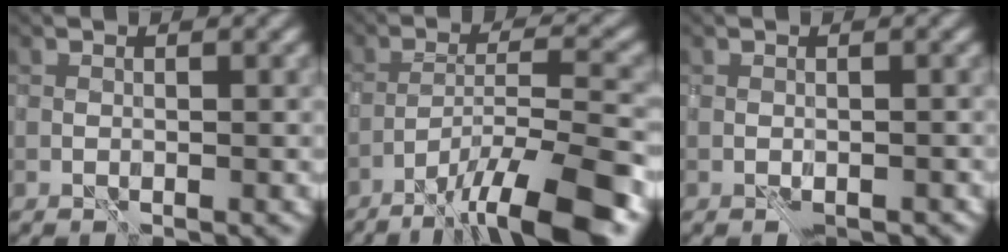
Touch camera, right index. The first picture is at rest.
{"total": 10.8, "force": [-7.4, 2.2, 7.6], "torque": [-0.123, 0.010, -0.119]}
{"total": 1.7, "force": [-1.4, 0.7, 0.6], "torque": [-0.015, 0.004, -0.019]}